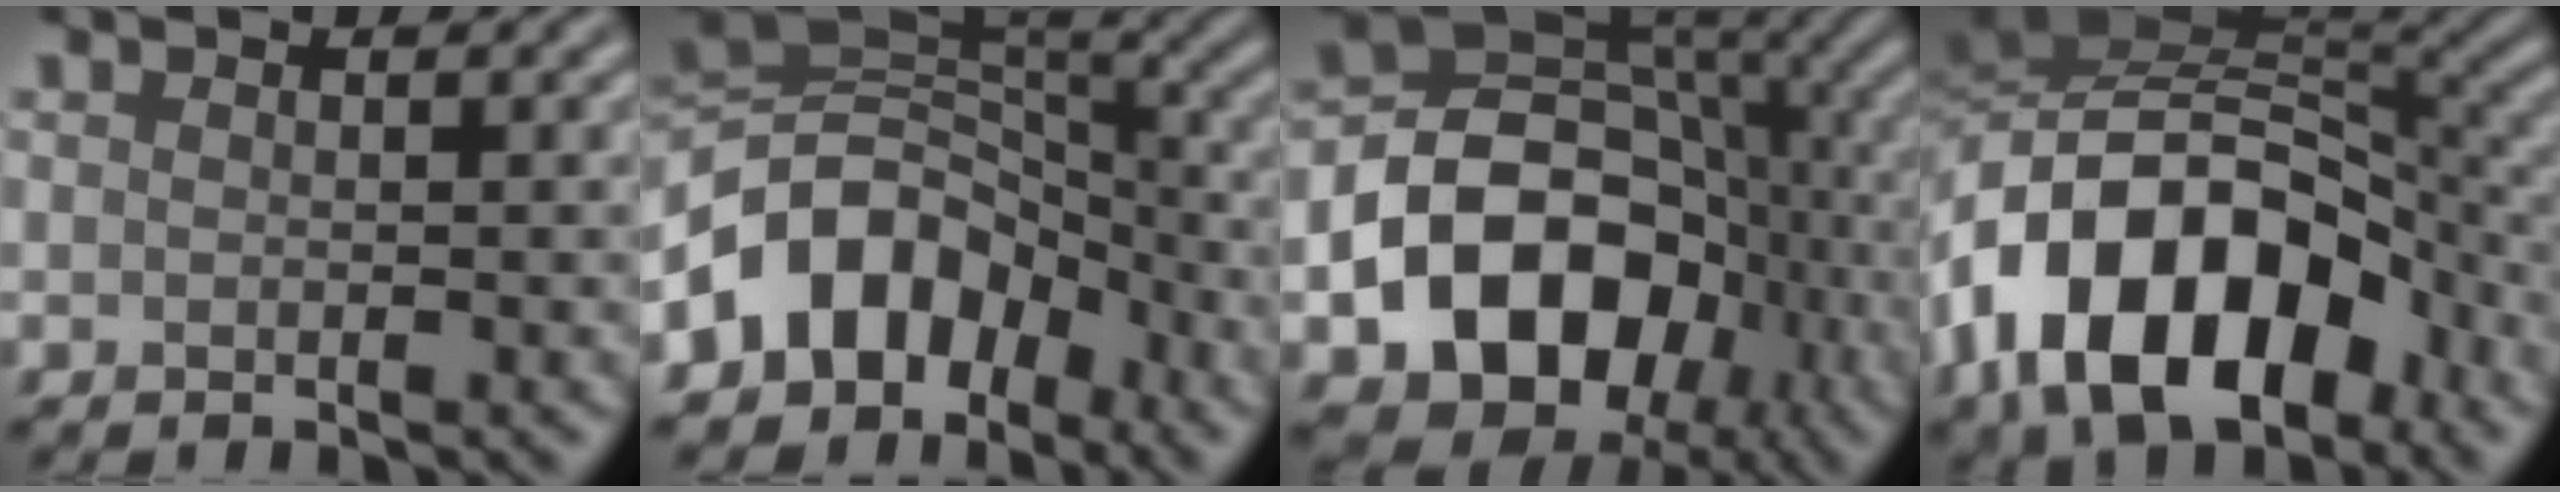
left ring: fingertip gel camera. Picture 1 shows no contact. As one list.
[{"total": 8.9, "force": [-4.7, 6.3, 4.2], "torque": [-0.050, 0.015, -0.104]}, {"total": 13.3, "force": [-4.5, 10.0, 7.6], "torque": [-0.122, -0.009, -0.081]}, {"total": 14.2, "force": [-6.0, 8.6, 9.6], "torque": [-0.168, 0.016, -0.119]}]